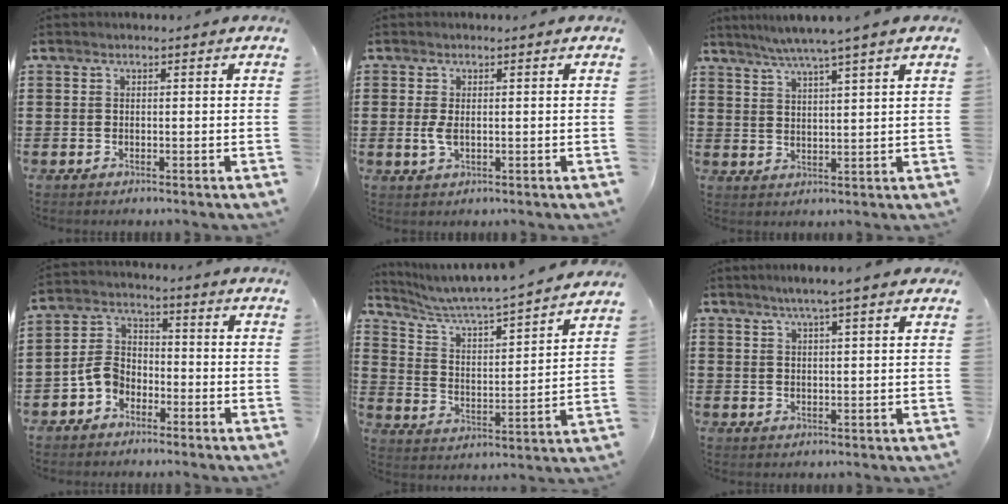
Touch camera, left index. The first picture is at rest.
{"total": 2.3, "force": [0.1, 1.0, 2.1], "torque": [-0.055, -0.003, -0.004]}
{"total": 4.6, "force": [3.9, -0.9, 2.4], "torque": [-0.056, -0.014, 0.066]}
{"total": 5.4, "force": [-3.1, 3.6, 2.6], "torque": [-0.077, 0.006, -0.069]}
{"total": 5.0, "force": [4.6, 0.2, 1.7], "torque": [-0.058, -0.041, 0.069]}
{"total": 3.6, "force": [2.8, -0.2, 2.3], "torque": [-0.053, 0.000, 0.048]}